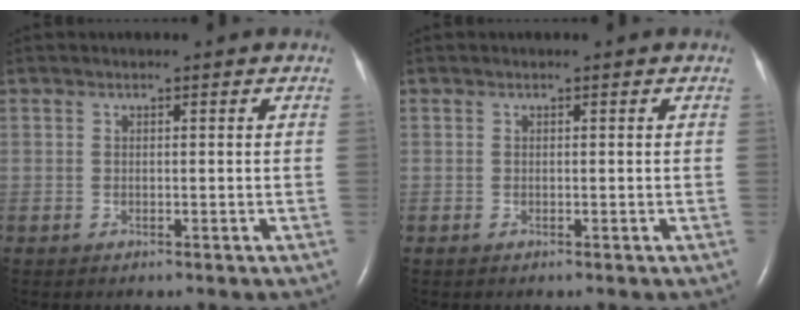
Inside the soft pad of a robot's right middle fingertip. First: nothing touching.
{"total": 0.0}